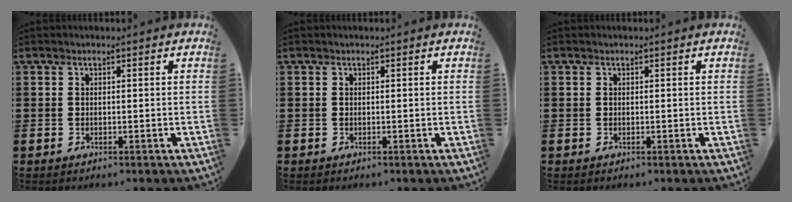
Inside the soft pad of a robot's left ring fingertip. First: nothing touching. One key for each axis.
{"total": 0.0}
{"total": 0.0}